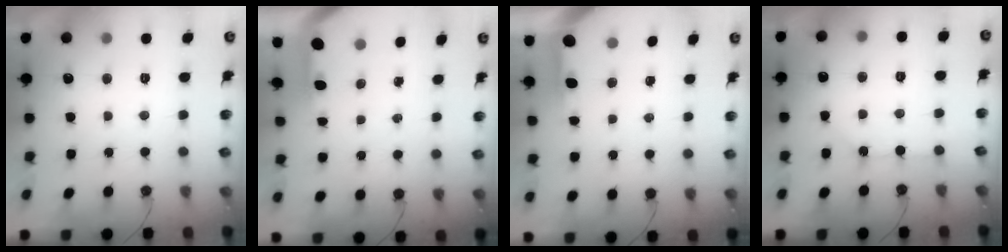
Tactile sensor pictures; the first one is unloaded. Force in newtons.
{"total": 3.1, "press": 3.1, "slide": 0.2}
{"total": 3.9, "press": 3.8, "slide": 0.4}
{"total": 2.7, "press": 2.7, "slide": 0.4}